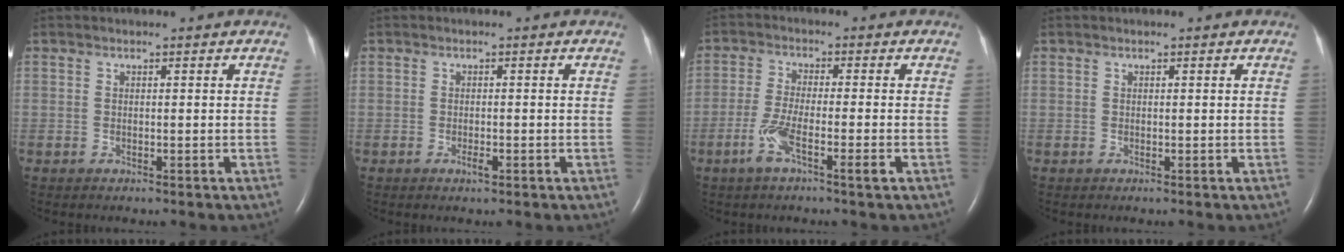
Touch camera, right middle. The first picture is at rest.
{"total": 1.1, "force": [-0.6, 0.3, 0.8], "torque": [-0.017, -0.001, -0.009]}
{"total": 5.5, "force": [-2.6, 0.2, 4.8], "torque": [-0.101, -0.008, -0.053]}
{"total": 0.0}